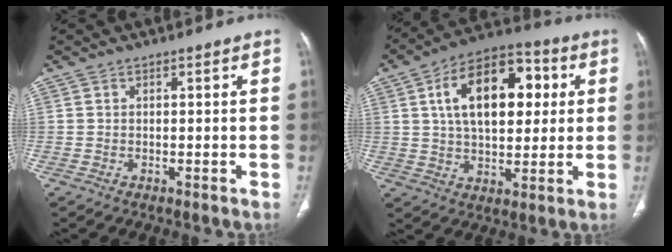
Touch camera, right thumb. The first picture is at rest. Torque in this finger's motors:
{"motor_torque": [-0.26, 2.83, 1.10, 0.43, 0.44]}